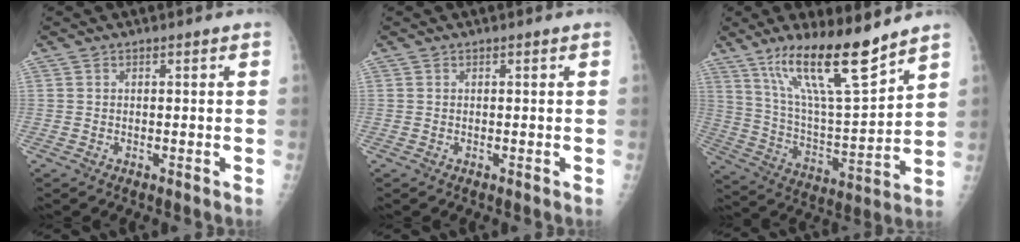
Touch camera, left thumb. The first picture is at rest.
{"total": 0.0}
{"total": 17.5, "force": [12.4, 3.1, 12.1], "torque": [-0.193, -0.073, 0.229]}